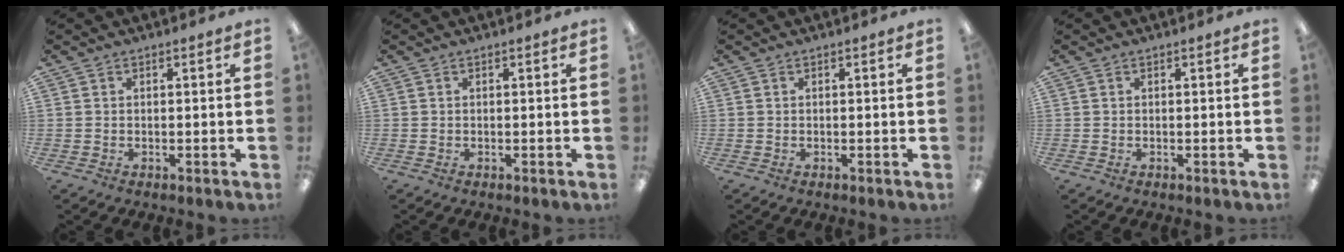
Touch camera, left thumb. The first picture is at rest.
{"total": 0.0}
{"total": 0.0}
{"total": 0.0}